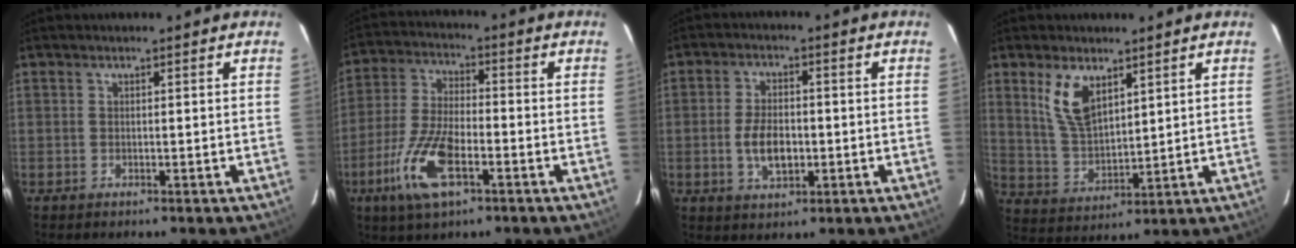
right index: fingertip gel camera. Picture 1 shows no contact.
{"total": 12.8, "force": [-6.0, 4.5, 10.4], "torque": [-0.228, -0.010, -0.117]}
{"total": 7.0, "force": [-1.4, 3.7, 5.7], "torque": [-0.117, 0.000, -0.022]}
{"total": 9.1, "force": [4.8, 4.4, 6.4], "torque": [-0.123, 0.001, 0.106]}